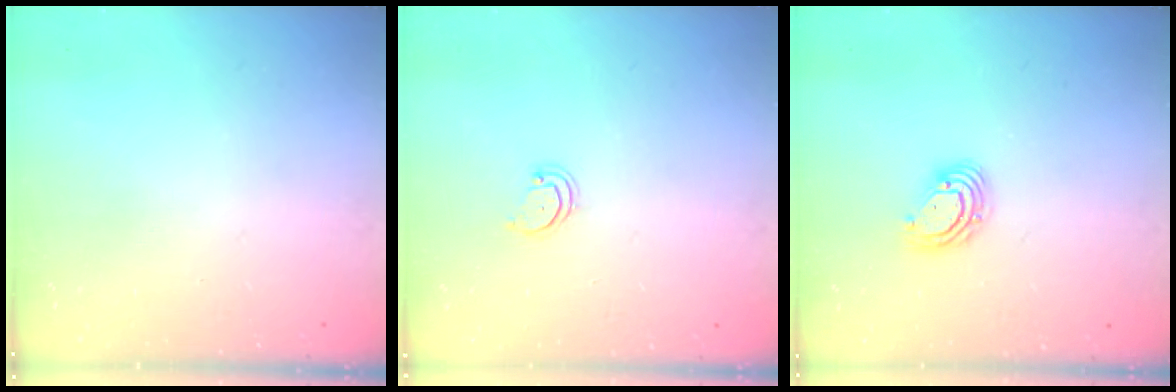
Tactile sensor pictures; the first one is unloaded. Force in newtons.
{"total": 2.5, "press": 2.5, "slide": 0.2}
{"total": 6.4, "press": 6.3, "slide": 1.2}